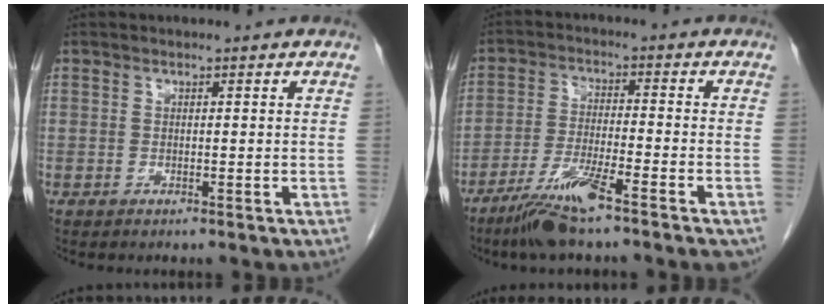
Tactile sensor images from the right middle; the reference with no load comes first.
{"total": 9.6, "force": [-6.4, 0.3, 7.2], "torque": [-0.136, -0.021, -0.117]}